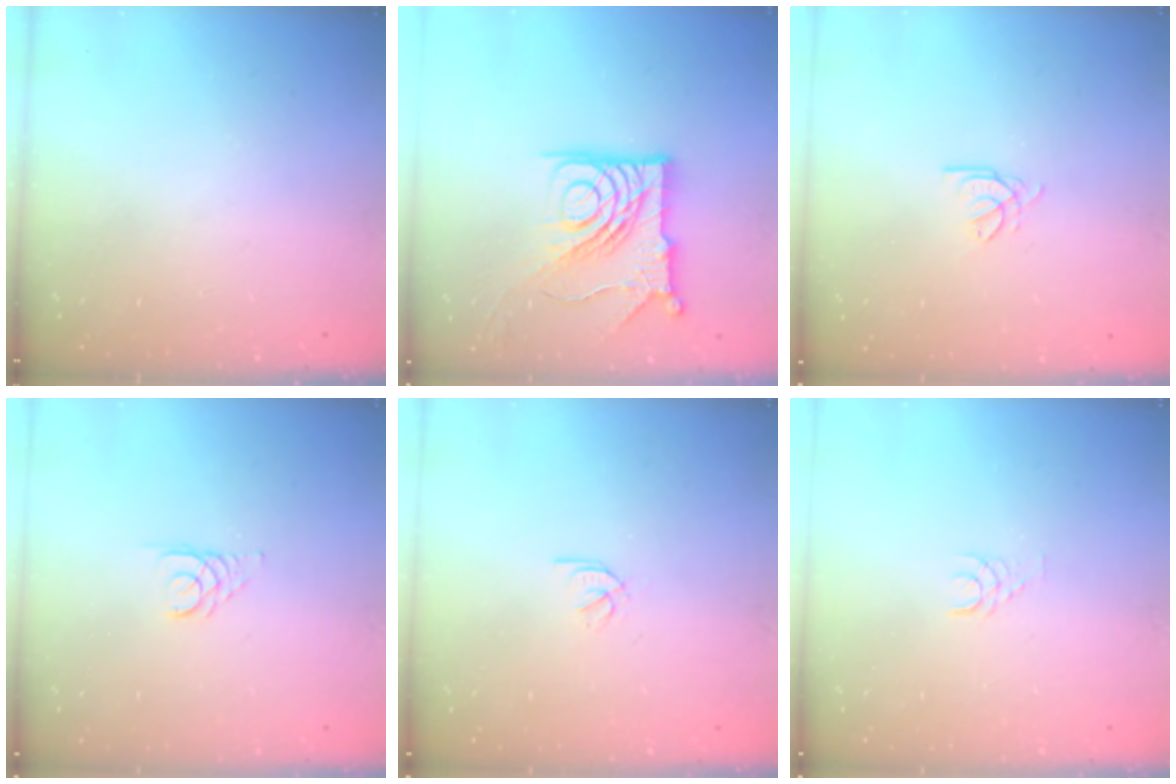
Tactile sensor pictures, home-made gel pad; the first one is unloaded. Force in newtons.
{"total": 15.4, "press": 15.3, "slide": 1.7}
{"total": 2.4, "press": 2.4, "slide": 0.1}
{"total": 2.6, "press": 2.6, "slide": 0.2}
{"total": 1.6, "press": 1.6, "slide": 0.3}
{"total": 3.7, "press": 3.7, "slide": 0.4}